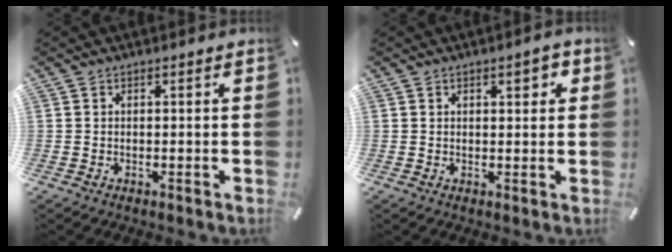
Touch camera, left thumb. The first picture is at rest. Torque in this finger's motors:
{"motor_torque": [0.32, 0.34, 0.11, -0.18, 0.00]}